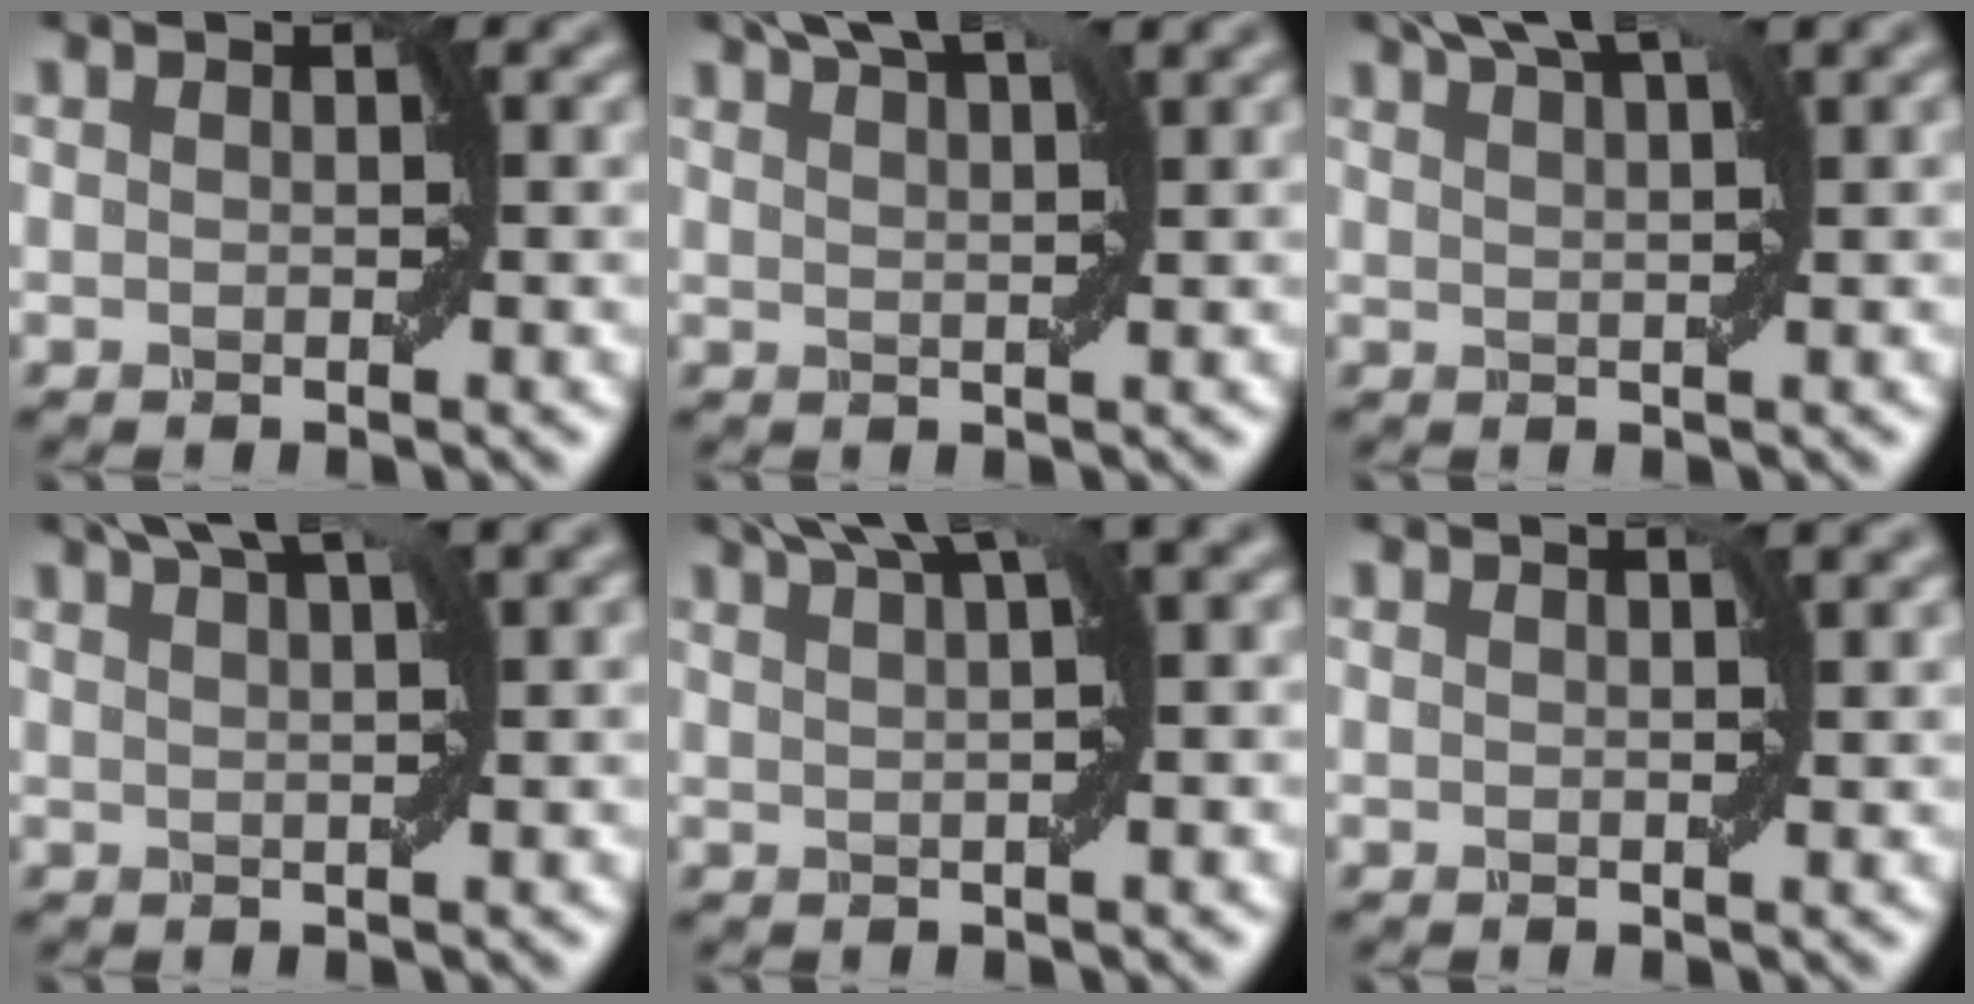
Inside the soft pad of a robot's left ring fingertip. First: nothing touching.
{"total": 5.2, "force": [3.6, 1.2, 3.6], "torque": [-0.047, 0.024, 0.040]}
{"total": 5.6, "force": [3.7, 1.3, 3.9], "torque": [-0.053, 0.028, 0.042]}
{"total": 5.3, "force": [3.4, 1.2, 3.9], "torque": [-0.050, 0.027, 0.037]}
{"total": 6.3, "force": [3.9, 1.3, 4.8], "torque": [-0.060, 0.031, 0.047]}
{"total": 2.4, "force": [1.5, 0.8, 1.7], "torque": [-0.011, 0.011, 0.006]}